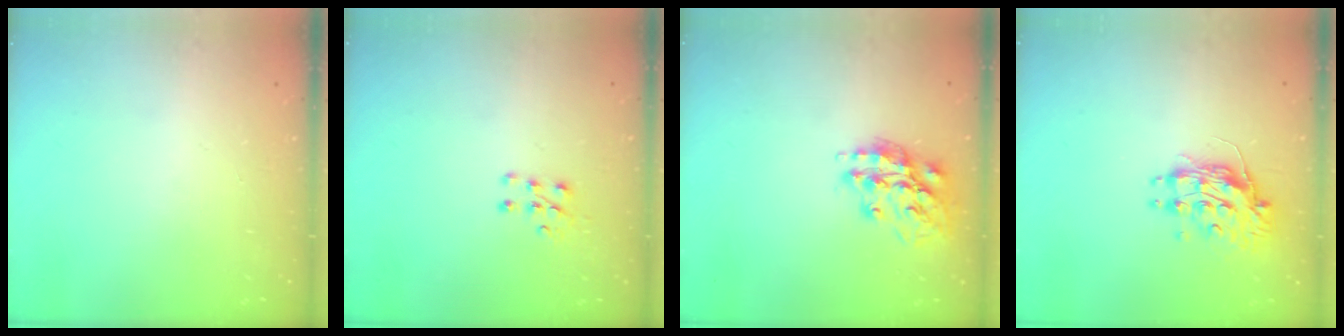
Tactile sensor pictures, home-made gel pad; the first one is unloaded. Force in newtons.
{"total": 6.0, "press": 6.0, "slide": 0.5}
{"total": 16.1, "press": 16.1, "slide": 1.5}
{"total": 10.6, "press": 10.6, "slide": 0.7}